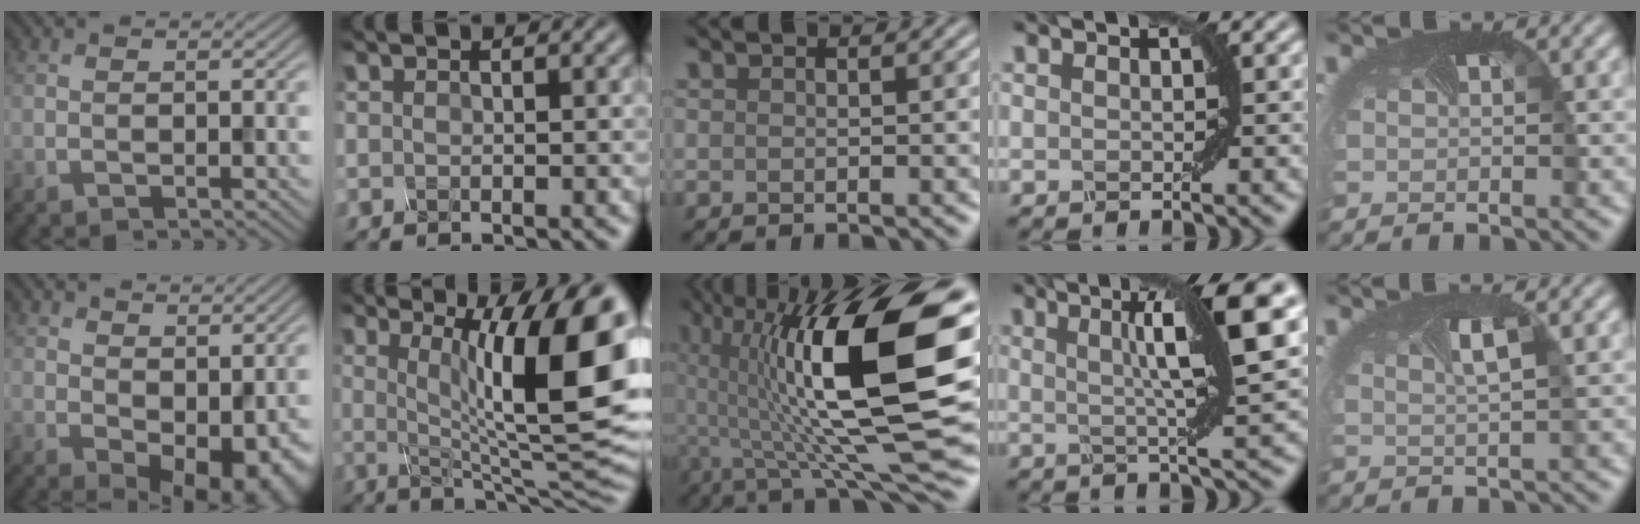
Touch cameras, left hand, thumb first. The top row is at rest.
{"thumb": {"total": 8.0, "force": [0.2, 4.8, 6.4], "torque": [-0.087, -0.021, 0.017]}, "index": {"total": 15.0, "force": [2.7, 4.1, 14.2], "torque": [-0.178, -0.005, 0.044]}, "middle": {"total": 15.9, "force": [1.5, 4.2, 15.2], "torque": [-0.257, 0.010, 0.030]}, "ring": {"total": 9.1, "force": [2.4, 1.3, 8.7], "torque": [-0.112, 0.012, 0.035]}, "little": {"total": 1.5, "force": [0.6, 0.0, 1.4], "torque": [-0.019, 0.001, 0.009]}}